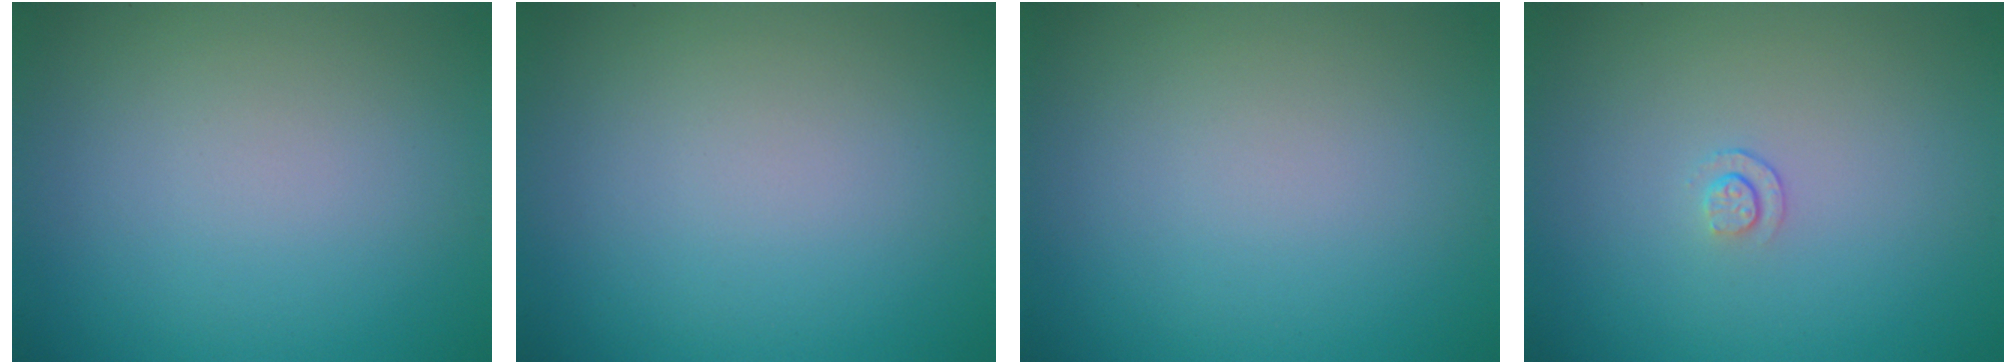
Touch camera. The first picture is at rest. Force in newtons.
{"total": 0.0}
{"total": 0.0}
{"total": 0.8, "press": 0.5, "slide": 0.7}